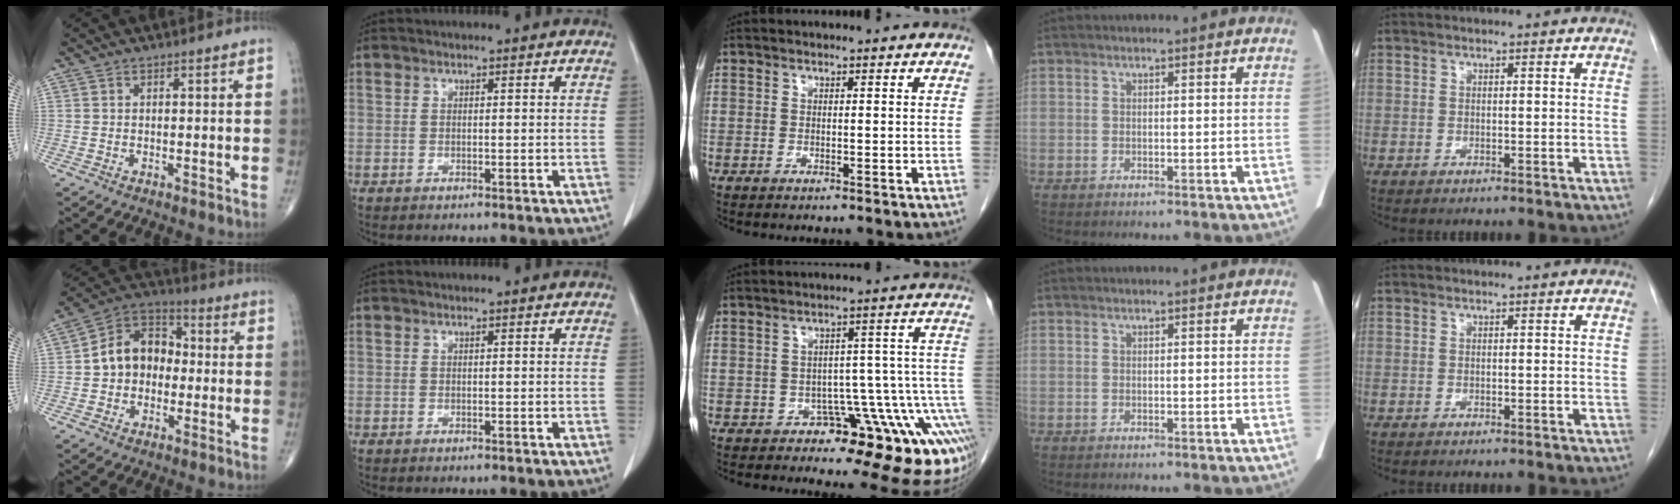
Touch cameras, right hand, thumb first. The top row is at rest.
{"thumb": {"total": 11.8, "force": [-0.5, 9.0, 7.5], "torque": [-0.092, 0.039, -0.023]}, "middle": {"total": 13.5, "force": [-8.8, 5.2, 8.9], "torque": [-0.015, 0.058, -0.103]}}